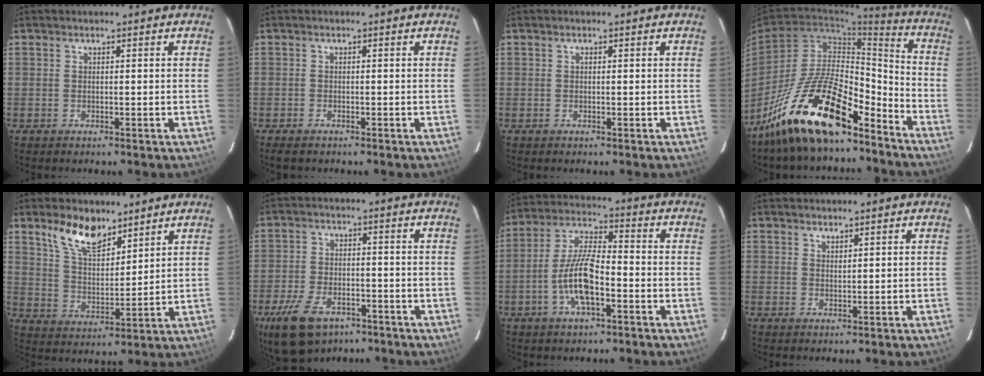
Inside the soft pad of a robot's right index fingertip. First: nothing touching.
{"total": 2.2, "force": [-1.8, 0.9, 0.9], "torque": [-0.023, -0.007, -0.033]}
{"total": 0.0}
{"total": 20.4, "force": [-15.1, 6.4, 12.3], "torque": [-0.223, 0.005, -0.260]}
{"total": 10.2, "force": [7.4, 4.3, 5.6], "torque": [-0.099, 0.006, 0.143]}
{"total": 12.5, "force": [-7.8, 6.7, 7.1], "torque": [-0.167, -0.015, -0.136]}
{"total": 10.6, "force": [-3.9, 3.4, 9.3], "torque": [-0.194, 0.003, -0.073]}
{"total": 0.9, "force": [0.9, 0.3, 0.1], "torque": [-0.003, 0.001, 0.017]}